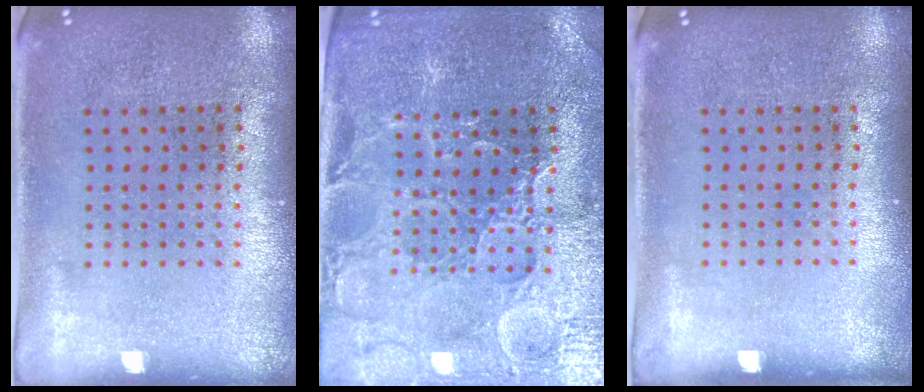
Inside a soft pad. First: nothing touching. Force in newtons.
{"total": 3.3, "press": 3.3, "slide": 0.5}
{"total": 0.0}